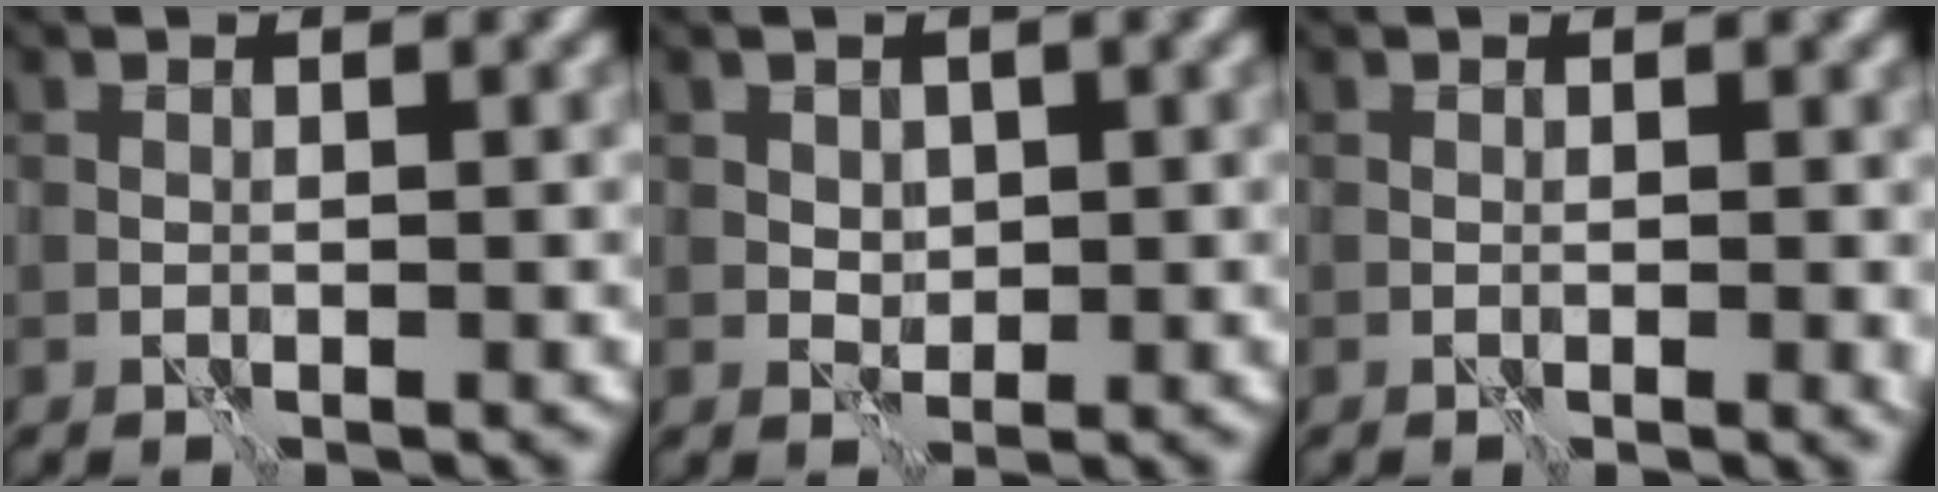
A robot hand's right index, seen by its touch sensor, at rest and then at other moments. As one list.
[{"total": 1.2, "force": [0.4, 1.0, 0.6], "torque": [-0.013, -0.004, 0.009]}, {"total": 0.9, "force": [-0.1, 0.2, 0.9], "torque": [-0.012, -0.003, -0.002]}]